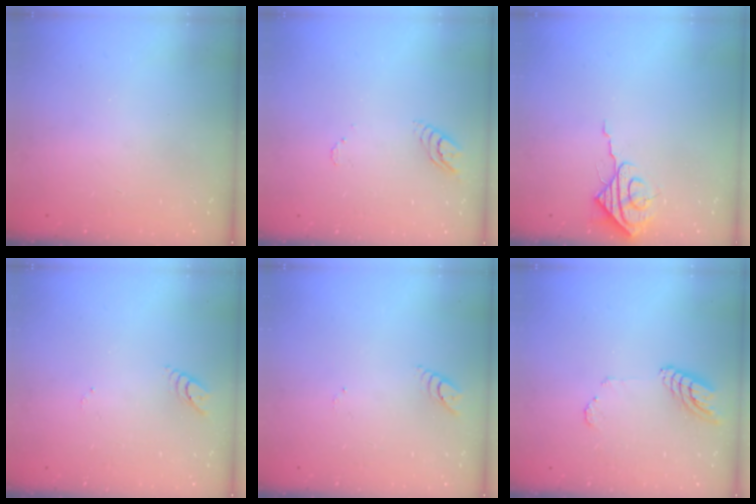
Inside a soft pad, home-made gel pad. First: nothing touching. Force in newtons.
{"total": 3.9, "press": 3.9, "slide": 0.4}
{"total": 7.8, "press": 7.8, "slide": 0.8}
{"total": 2.7, "press": 2.7, "slide": 0.2}
{"total": 2.6, "press": 2.6, "slide": 0.3}
{"total": 10.0, "press": 9.9, "slide": 1.0}